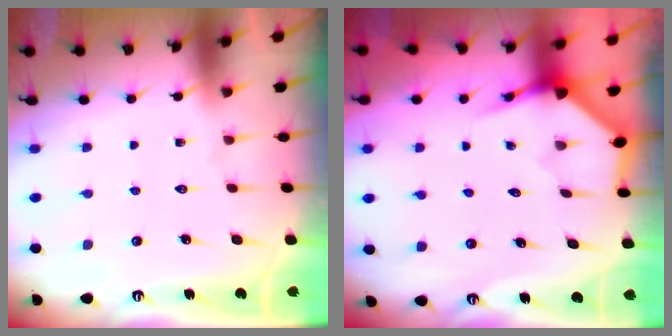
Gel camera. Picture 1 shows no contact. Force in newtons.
{"total": 3.9, "press": 3.9, "slide": 0.3}